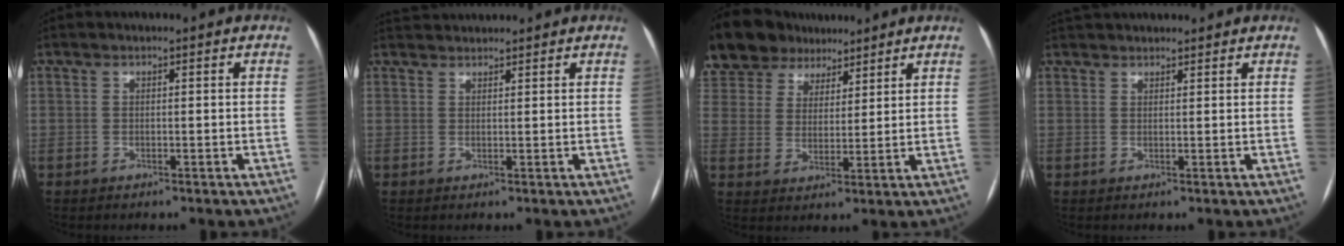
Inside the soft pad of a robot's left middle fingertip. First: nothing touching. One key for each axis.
{"total": 3.9, "fx": 3.9, "fy": 0.5, "fz": 0.5, "tx": -0.012, "ty": 0.036, "tz": 0.067}
{"total": 17.3, "fx": 13.3, "fy": 9.6, "fz": 5.5, "tx": -0.147, "ty": 0.048, "tz": 0.243}
{"total": 7.0, "fx": 6.4, "fy": 1.5, "fz": 2.2, "tx": -0.032, "ty": 0.041, "tz": 0.094}